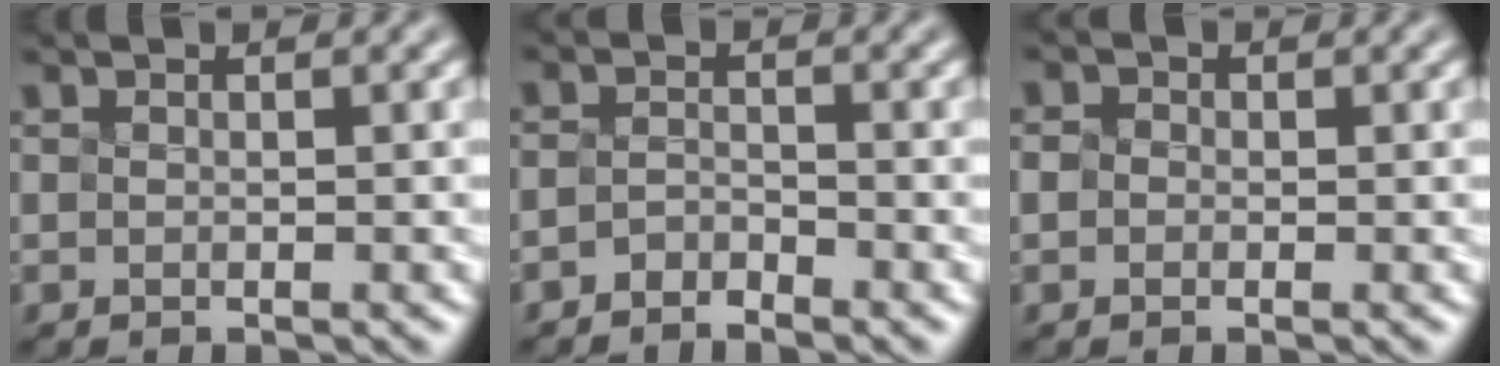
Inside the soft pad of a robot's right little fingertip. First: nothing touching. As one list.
[{"total": 3.1, "force": [-2.5, -1.1, -1.5], "torque": [0.005, -0.008, -0.018]}, {"total": 2.4, "force": [-1.5, -0.9, -1.7], "torque": [0.008, -0.012, 0.000]}]